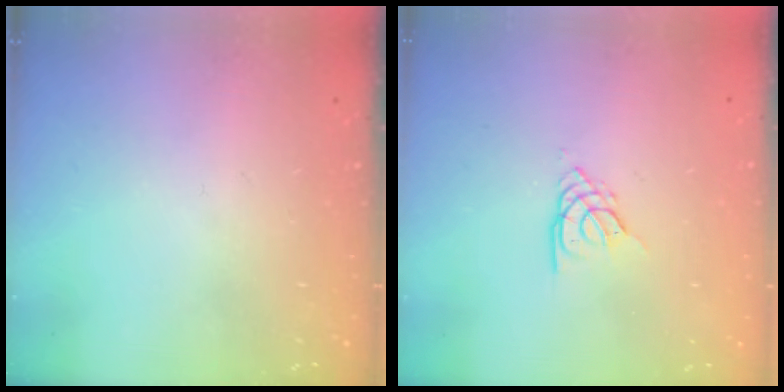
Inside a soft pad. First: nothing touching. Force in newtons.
{"total": 3.5, "press": 3.5, "slide": 0.6}